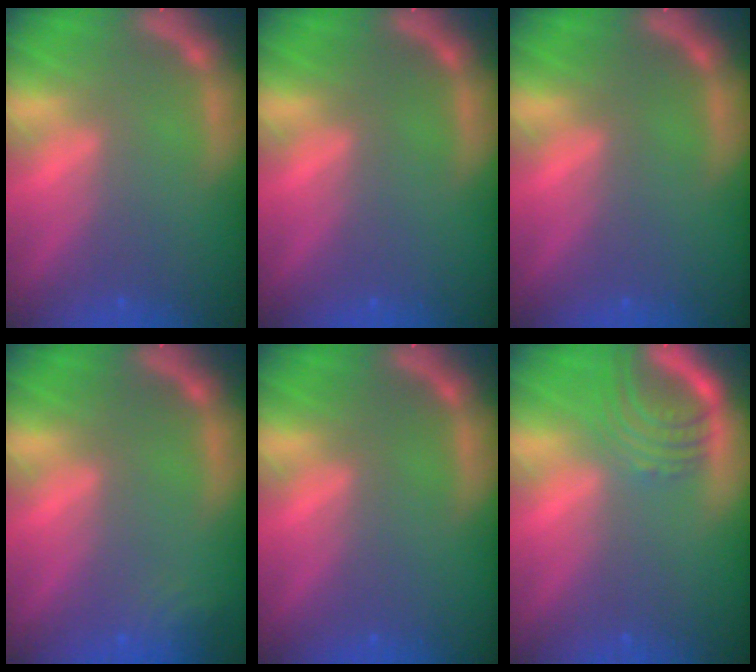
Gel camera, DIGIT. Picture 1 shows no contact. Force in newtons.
{"total": 0.0}
{"total": 0.0}
{"total": 2.4}
{"total": 0.0}
{"total": 5.0}